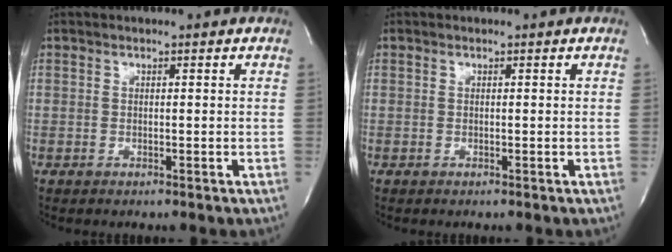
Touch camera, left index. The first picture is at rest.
{"total": 0.0}